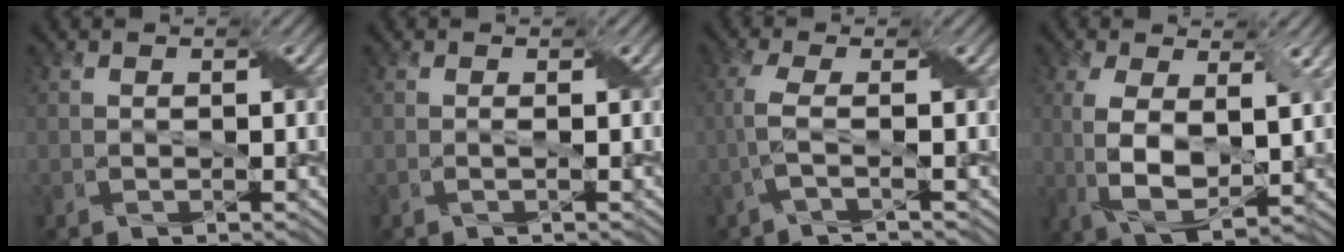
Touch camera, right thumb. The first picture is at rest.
{"total": 0.6, "force": [0.1, 0.1, 0.5], "torque": [-0.008, 0.000, -0.004]}
{"total": 3.1, "force": [-0.8, 0.4, 2.9], "torque": [-0.063, 0.005, -0.032]}
{"total": 8.4, "force": [0.9, 3.7, 7.5], "torque": [-0.165, -0.005, 0.018]}